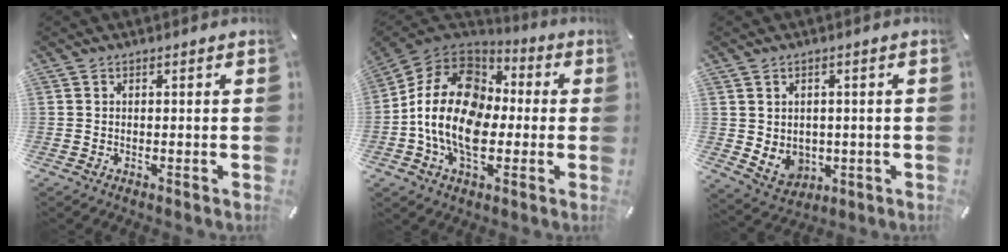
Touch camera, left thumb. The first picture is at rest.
{"total": 17.3, "force": [-3.2, 12.7, 11.2], "torque": [-0.237, 0.022, -0.062]}
{"total": 5.5, "force": [1.1, 5.2, 1.6], "torque": [-0.028, -0.017, 0.020]}